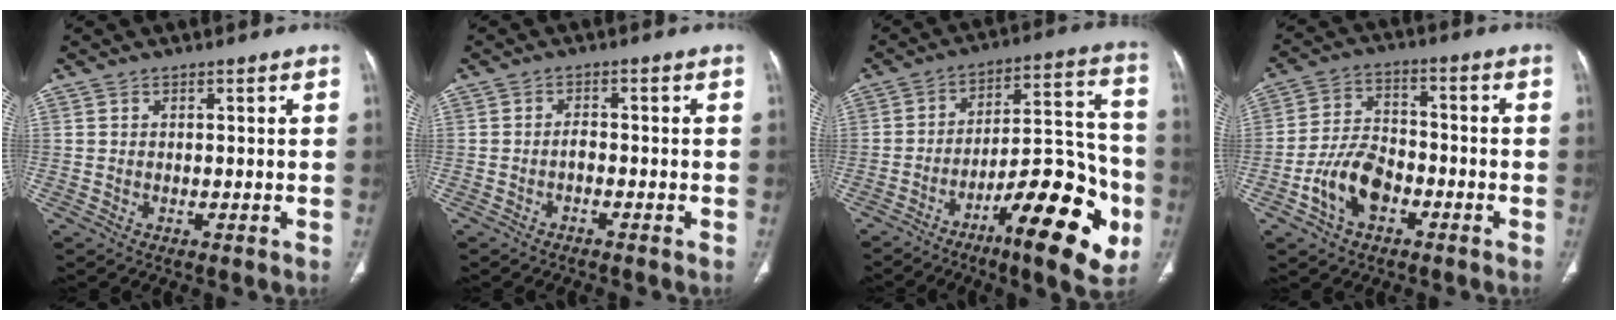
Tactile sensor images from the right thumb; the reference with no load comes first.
{"total": 1.4, "force": [-0.9, 0.6, 0.9], "torque": [-0.017, 0.012, -0.017]}
{"total": 21.2, "force": [-8.8, 6.1, 18.3], "torque": [-0.242, 0.057, -0.127]}
{"total": 10.1, "force": [-4.2, 6.3, 6.7], "torque": [-0.117, 0.031, -0.078]}